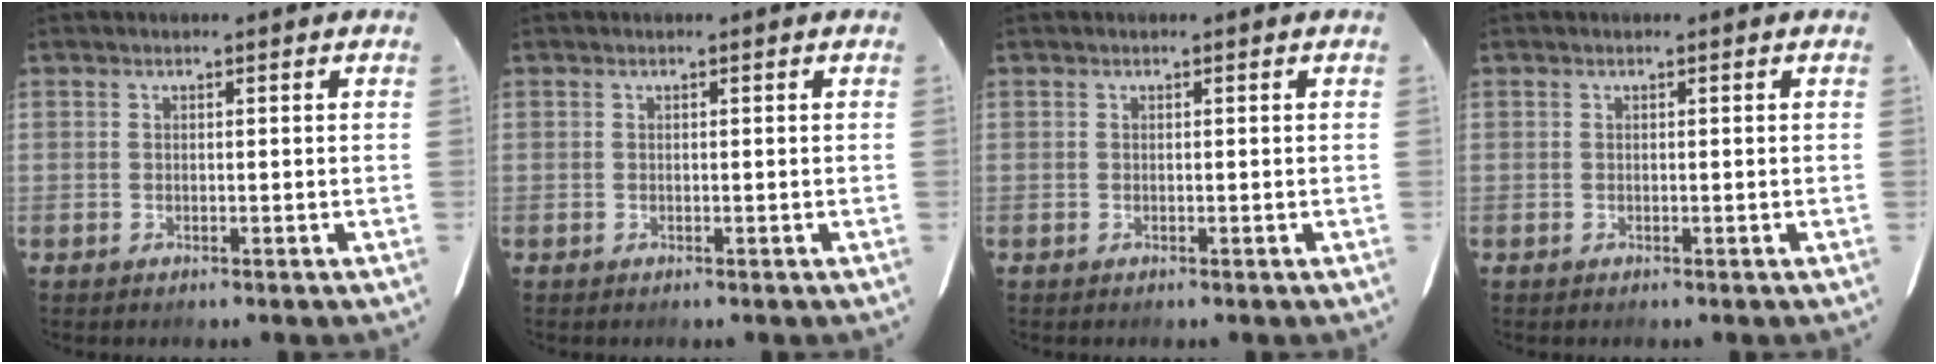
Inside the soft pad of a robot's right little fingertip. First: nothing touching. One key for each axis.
{"total": 0.0}
{"total": 0.0}
{"total": 0.0}